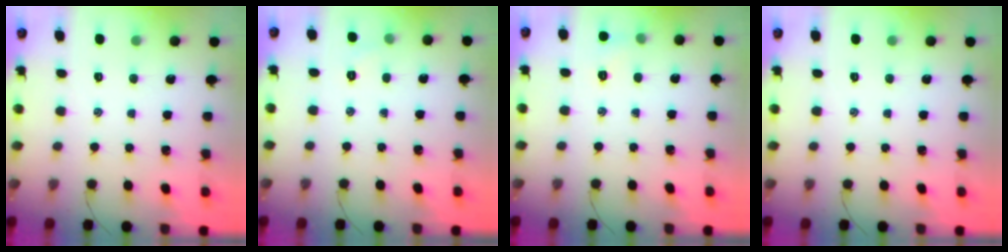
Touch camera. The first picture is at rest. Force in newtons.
{"total": 3.9, "press": 3.8, "slide": 1.1}
{"total": 4.8, "press": 4.6, "slide": 1.4}
{"total": 0.0}